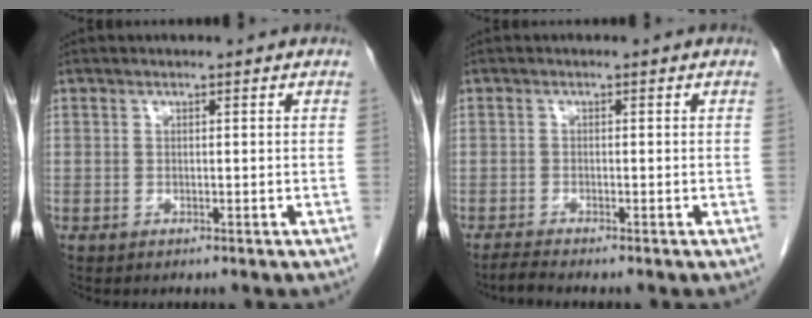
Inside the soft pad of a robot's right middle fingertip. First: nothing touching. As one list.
[{"total": 1.7, "force": [-1.5, -0.4, 0.5], "torque": [-0.020, -0.007, -0.032]}]